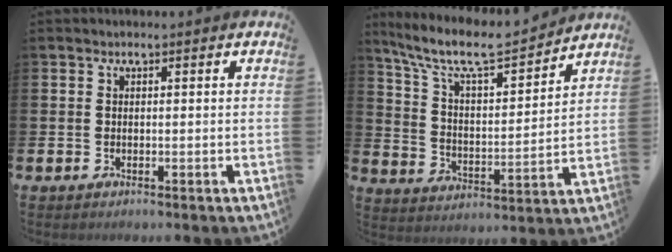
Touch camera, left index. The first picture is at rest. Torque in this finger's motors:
{"motor_torque": [0.96, -1.18, 0.29, 0.21]}